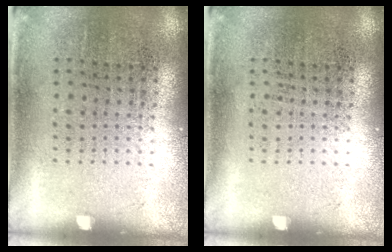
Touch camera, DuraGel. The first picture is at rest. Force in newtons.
{"total": 0.0}